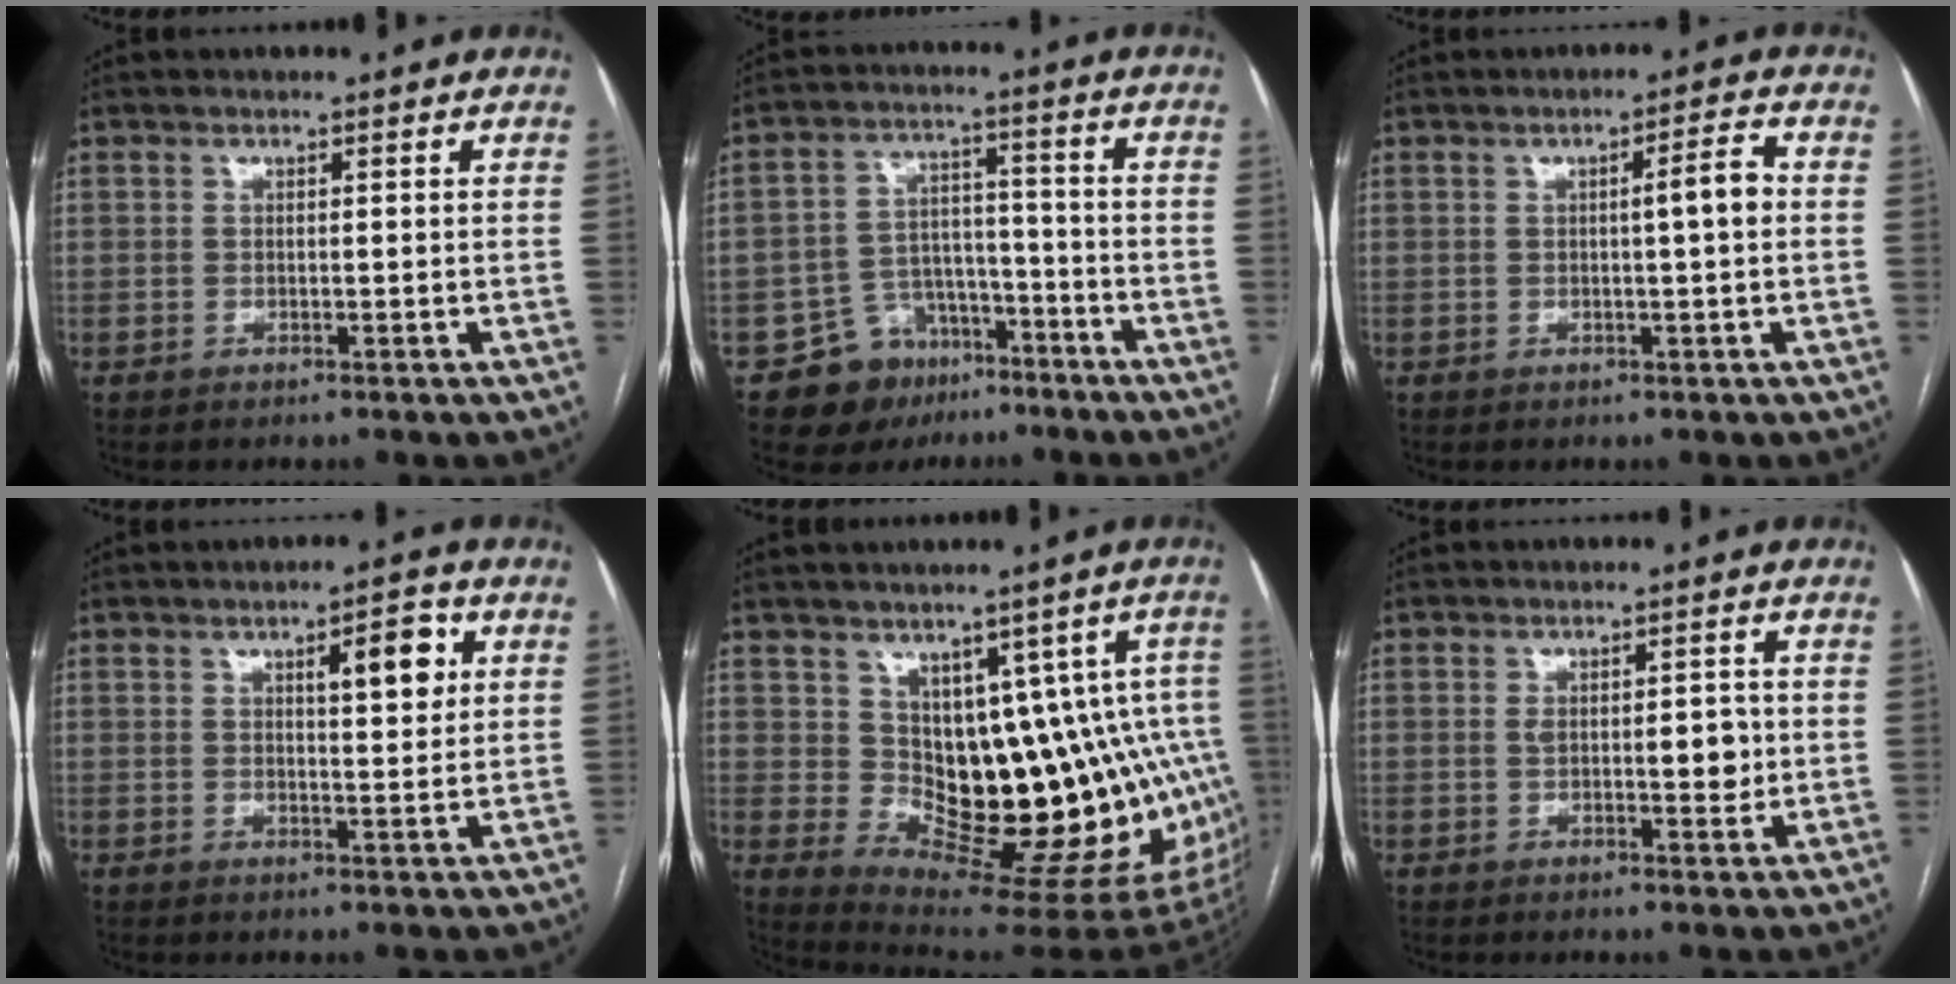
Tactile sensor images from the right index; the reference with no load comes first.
{"total": 9.4, "force": [-5.8, 7.0, 2.5], "torque": [-0.037, 0.028, -0.085]}
{"total": 3.9, "force": [0.2, 0.1, 3.9], "torque": [-0.057, 0.008, 0.001]}
{"total": 6.2, "force": [2.3, 1.6, 5.5], "torque": [-0.079, 0.005, 0.032]}
{"total": 16.5, "force": [1.0, 7.5, 14.7], "torque": [-0.140, 0.022, 0.034]}
{"total": 5.3, "force": [0.1, 2.3, 4.7], "torque": [-0.070, 0.002, 0.006]}